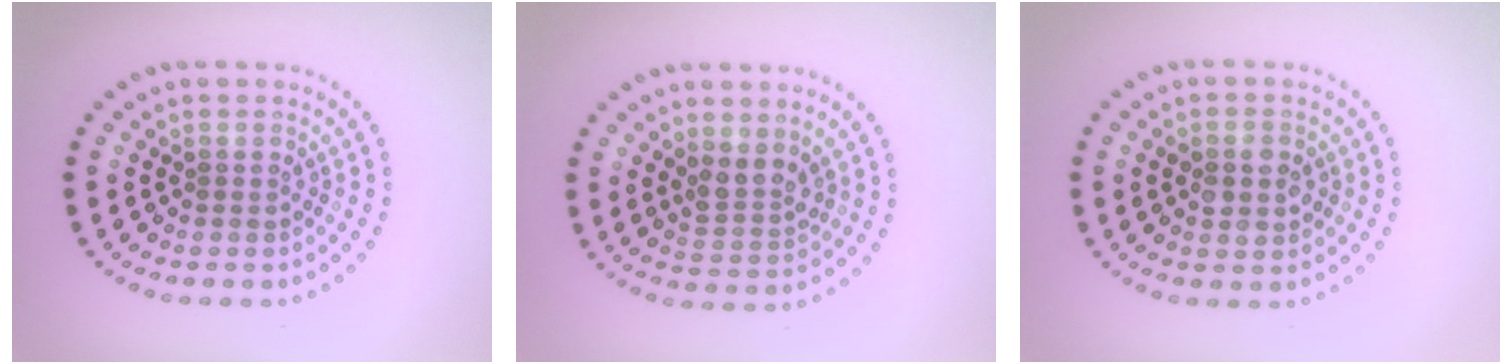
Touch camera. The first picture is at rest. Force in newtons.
{"total": 2.3, "press": 1.9, "slide": 1.3}
{"total": 2.0, "press": 2.0, "slide": 0.2}